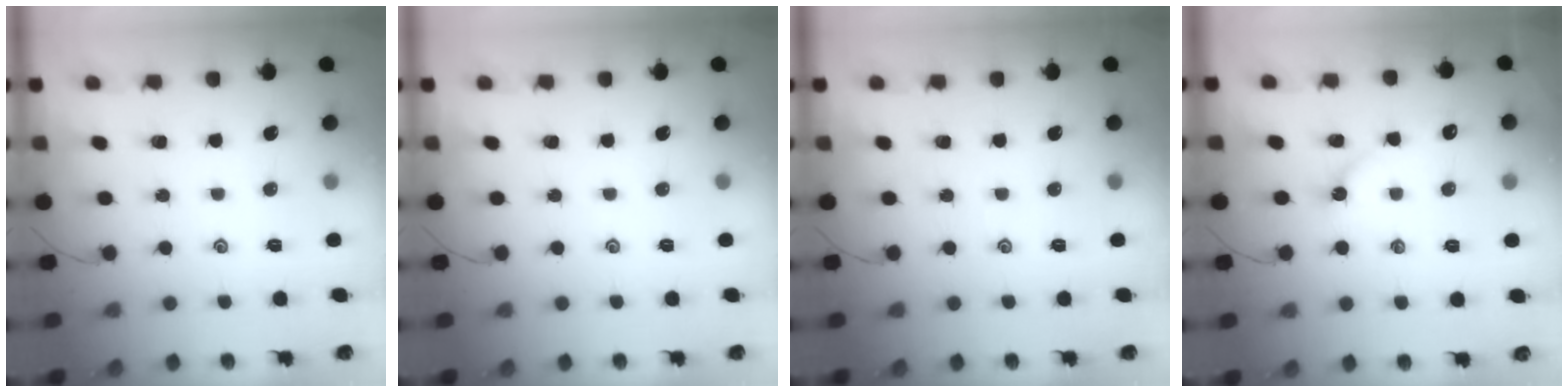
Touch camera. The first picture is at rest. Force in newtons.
{"total": 0.0}
{"total": 0.0}
{"total": 2.2, "press": 2.2, "slide": 0.4}